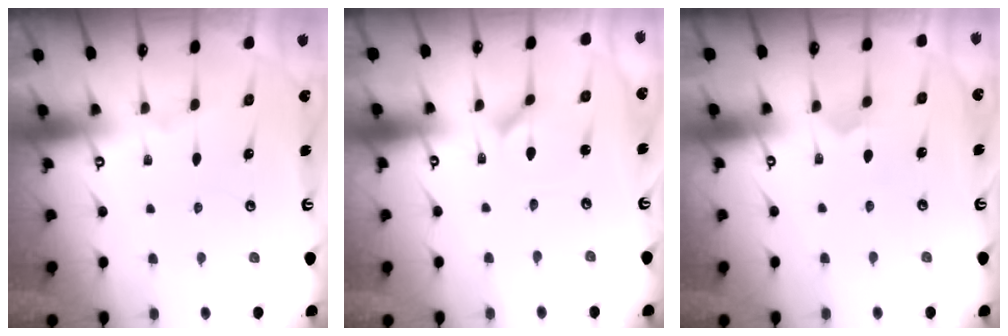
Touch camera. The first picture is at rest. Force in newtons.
{"total": 1.1, "press": 1.1, "slide": 0.2}
{"total": 3.1, "press": 3.1, "slide": 0.7}